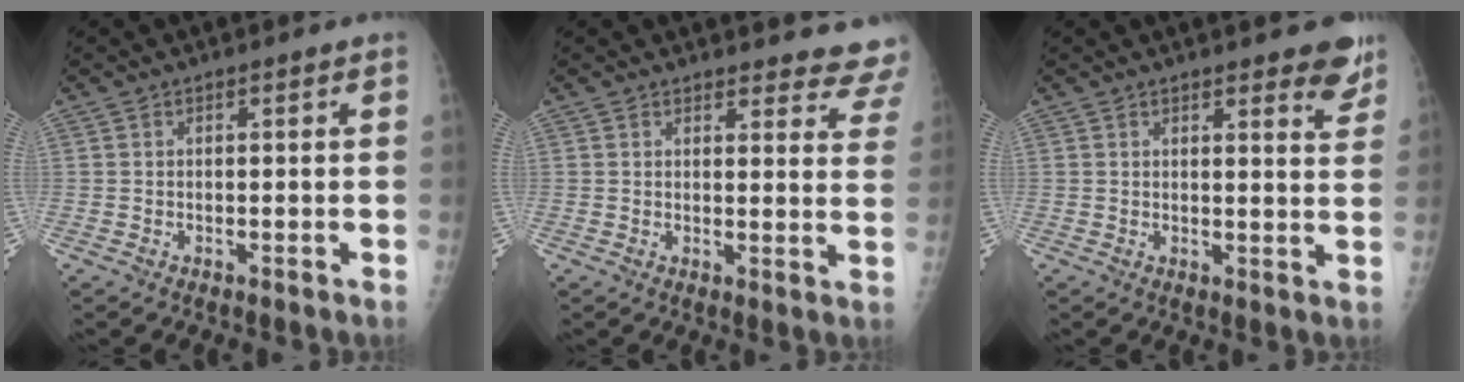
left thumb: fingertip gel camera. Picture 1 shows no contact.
{"total": 11.3, "force": [10.9, 2.5, 1.2], "torque": [0.035, -0.084, 0.089]}
{"total": 6.4, "force": [4.8, 1.7, 3.9], "torque": [-0.023, -0.026, 0.051]}